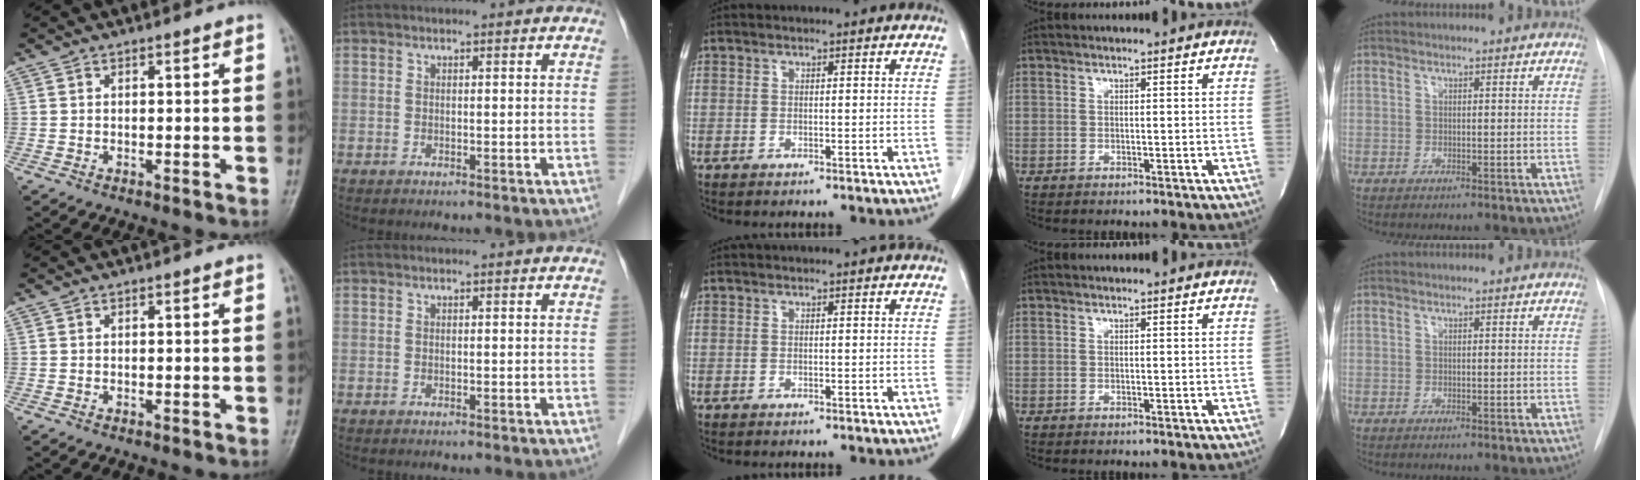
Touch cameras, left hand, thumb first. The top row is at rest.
{}